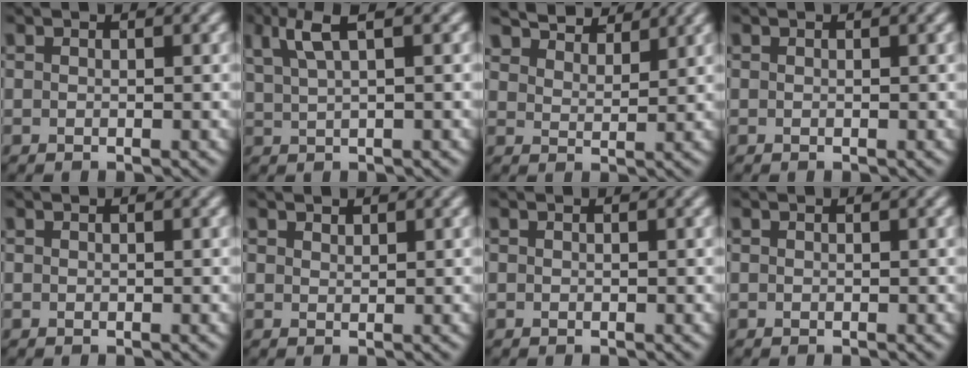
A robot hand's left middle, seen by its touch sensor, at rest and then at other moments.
{"total": 3.5, "force": [2.0, 0.8, 2.7], "torque": [-0.052, 0.005, 0.040]}
{"total": 6.2, "force": [5.7, 1.7, 1.8], "torque": [-0.044, -0.005, 0.100]}
{"total": 0.0}
{"total": 0.0}
{"total": 0.9, "force": [0.8, 0.2, 0.1], "torque": [-0.003, -0.001, 0.017]}
{"total": 0.0}
{"total": 0.0}